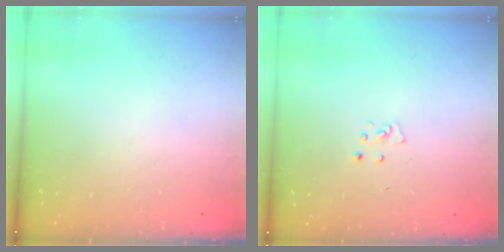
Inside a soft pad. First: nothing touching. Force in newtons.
{"total": 2.7, "press": 2.7, "slide": 0.3}